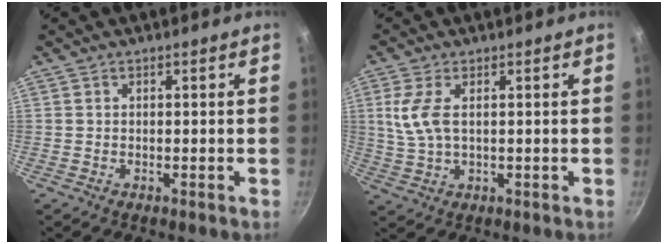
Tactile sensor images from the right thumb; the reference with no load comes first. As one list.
[{"total": 6.1, "force": [1.3, 2.8, 5.3], "torque": [-0.115, 0.000, 0.029]}]